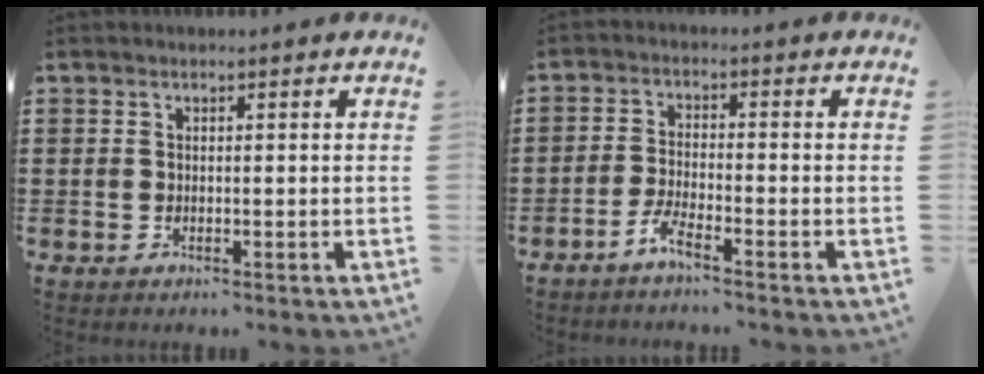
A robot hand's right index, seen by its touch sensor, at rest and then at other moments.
{"total": 3.0, "force": [-2.4, -0.1, 1.8], "torque": [-0.055, -0.007, -0.051]}